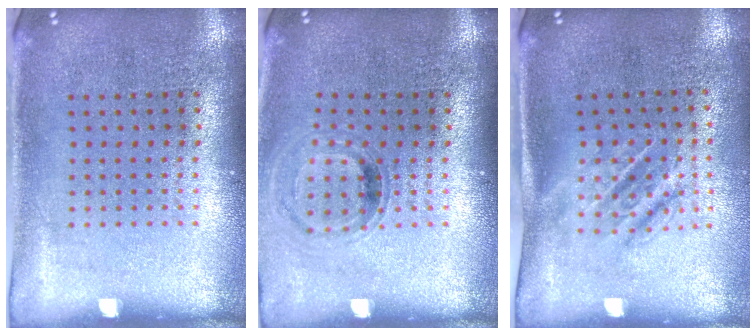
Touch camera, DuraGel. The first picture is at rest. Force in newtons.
{"total": 0.8, "press": 0.7, "slide": 0.2}
{"total": 1.6, "press": 1.2, "slide": 1.0}